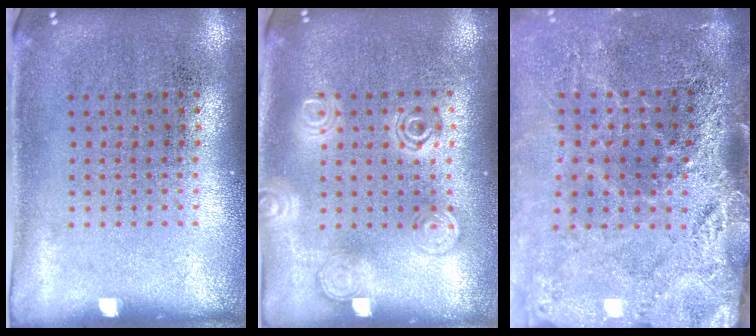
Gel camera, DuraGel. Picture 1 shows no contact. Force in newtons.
{"total": 1.3, "press": 1.3, "slide": 0.1}
{"total": 4.2, "press": 3.5, "slide": 2.3}